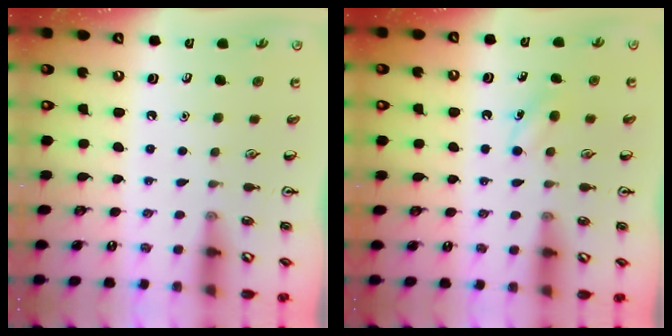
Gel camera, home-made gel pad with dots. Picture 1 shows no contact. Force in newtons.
{"total": 3.4, "press": 3.2, "slide": 1.0}